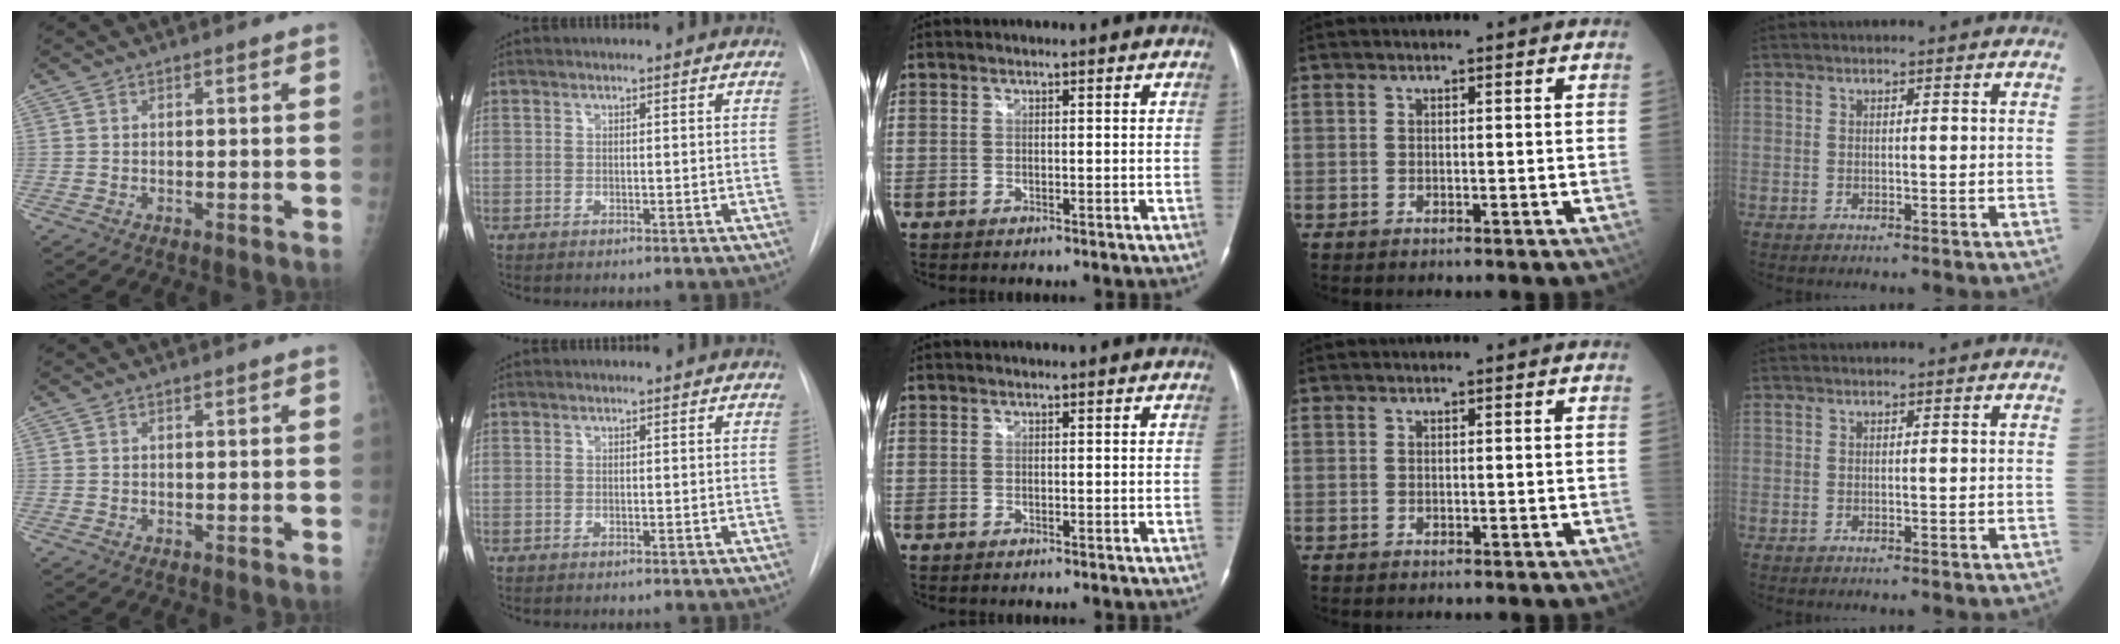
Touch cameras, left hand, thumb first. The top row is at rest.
{}